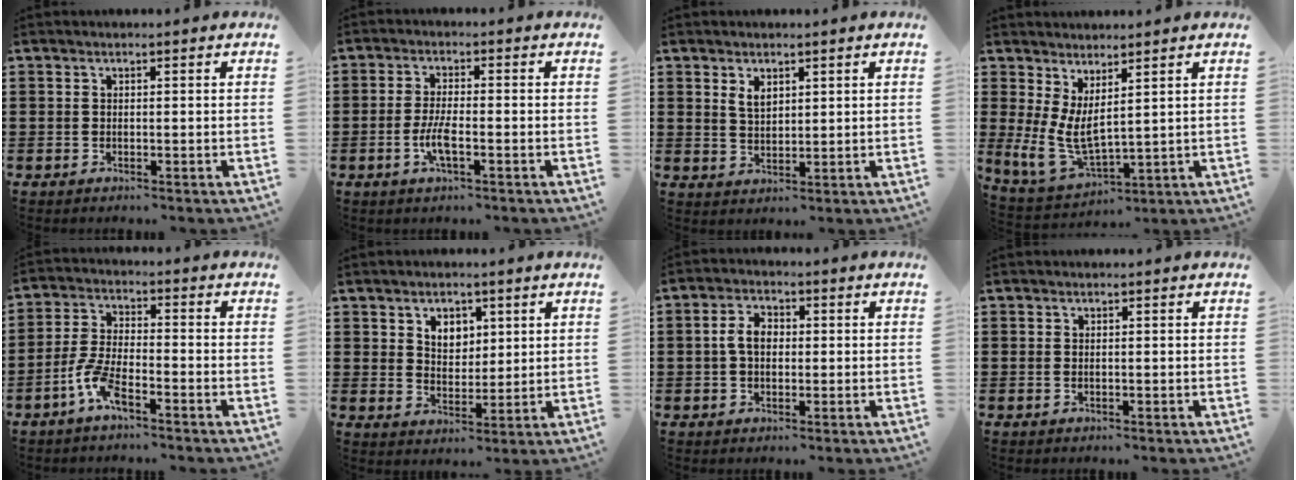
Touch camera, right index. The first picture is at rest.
{"total": 4.0, "force": [-1.5, 1.0, 3.6], "torque": [-0.081, -0.004, -0.033]}
{"total": 2.6, "force": [1.6, 1.5, 1.5], "torque": [-0.033, 0.005, 0.029]}
{"total": 6.3, "force": [1.6, 3.0, 5.3], "torque": [-0.140, -0.023, 0.029]}
{"total": 6.2, "force": [-3.8, 1.5, 4.6], "torque": [-0.118, -0.010, -0.077]}
{"total": 3.9, "force": [2.0, 3.0, 1.4], "torque": [-0.040, 0.011, 0.036]}
{"total": 3.9, "force": [0.0, 2.5, 3.0], "torque": [-0.069, 0.009, -0.004]}
{"total": 0.0}